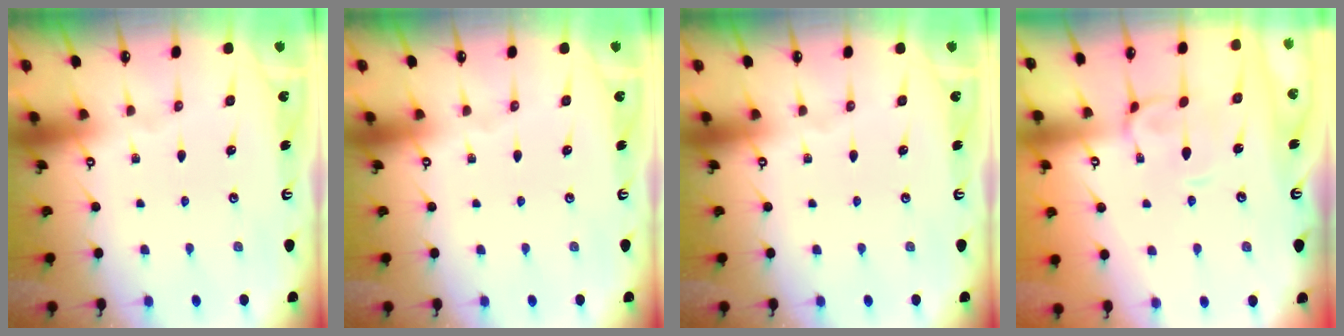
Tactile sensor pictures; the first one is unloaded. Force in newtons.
{"total": 0.0}
{"total": 0.0}
{"total": 2.3, "press": 2.2, "slide": 0.6}